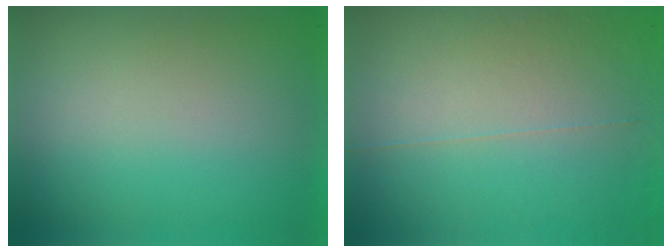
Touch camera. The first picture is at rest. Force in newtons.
{"total": 6.8}